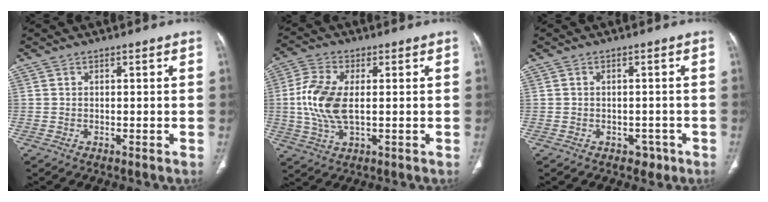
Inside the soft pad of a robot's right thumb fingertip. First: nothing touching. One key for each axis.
{"total": 10.5, "fx": 0.3, "fy": 5.3, "fz": 9.1, "tx": -0.210, "ty": 0.002, "tz": 0.007}
{"total": 2.4, "fx": -1.3, "fy": 1.9, "fz": 0.8, "tx": 0.004, "ty": 0.007, "tz": -0.011}